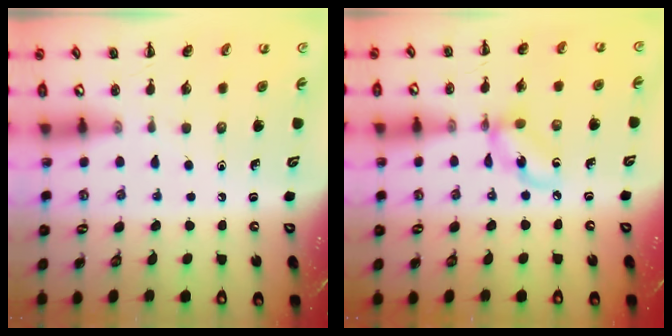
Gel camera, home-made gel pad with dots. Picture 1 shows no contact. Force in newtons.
{"total": 6.5, "press": 6.3, "slide": 1.5}